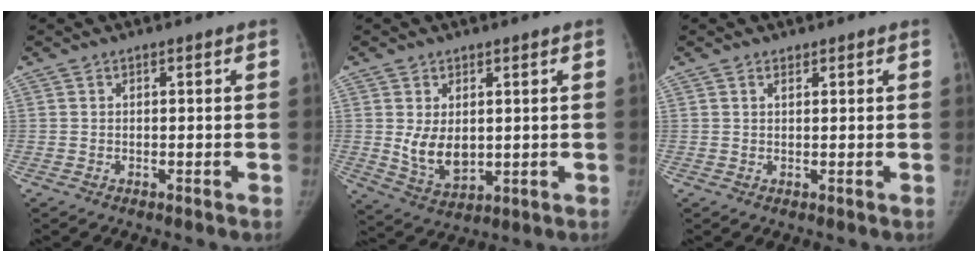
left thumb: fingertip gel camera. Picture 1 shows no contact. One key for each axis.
{"total": 6.9, "fx": 1.1, "fy": 4.7, "fz": 4.9, "tx": -0.066, "ty": -0.021, "tz": 0.037}
{"total": 0.8, "fx": 0.7, "fy": 0.4, "fz": 0.1, "tx": 0.003, "ty": -0.007, "tz": 0.009}